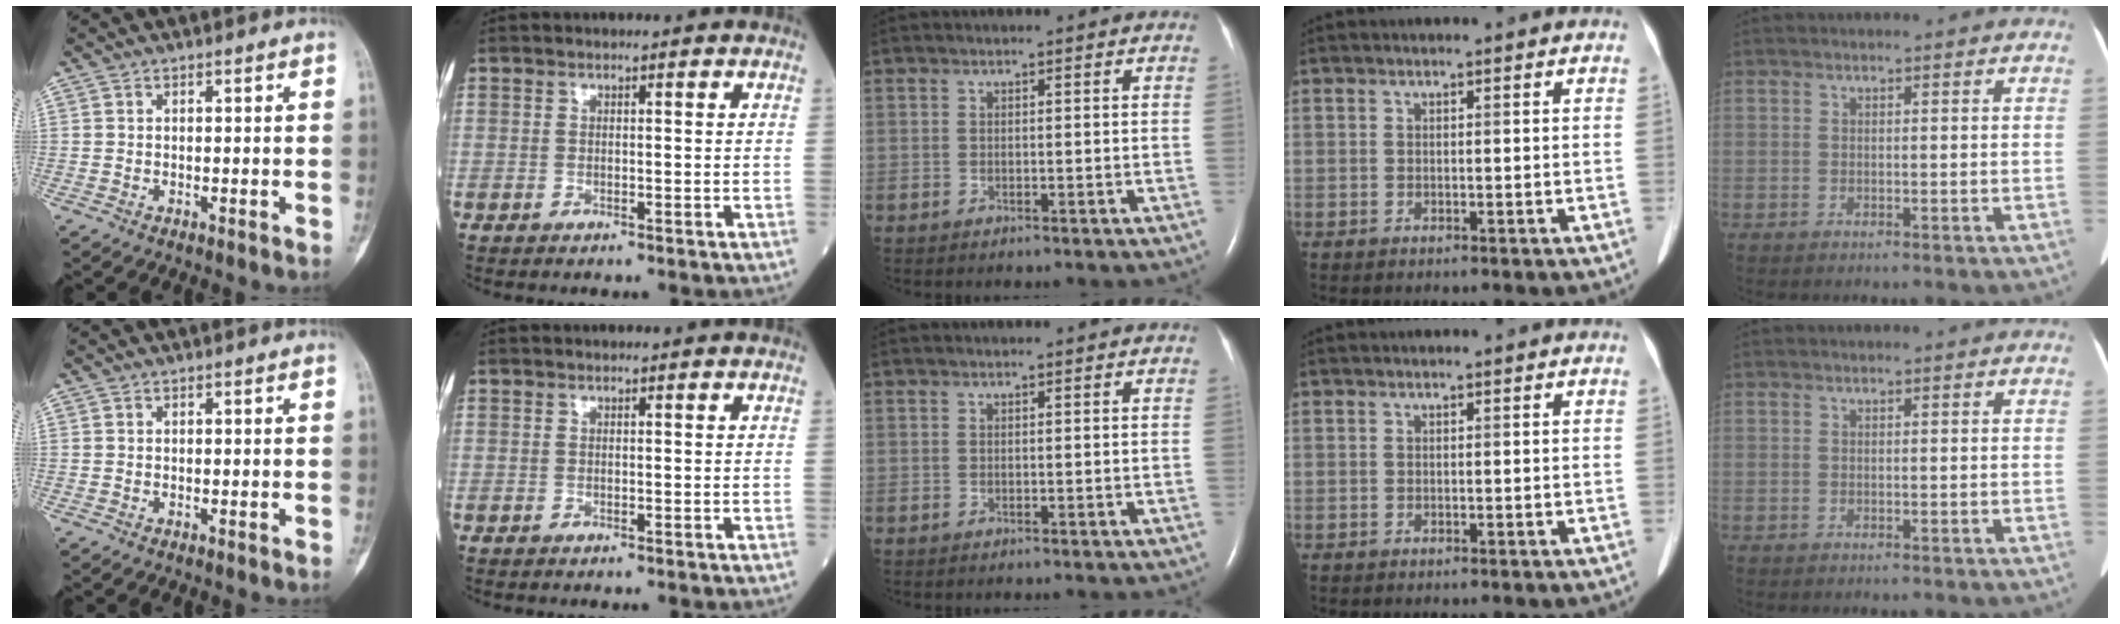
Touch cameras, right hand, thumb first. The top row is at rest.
{}